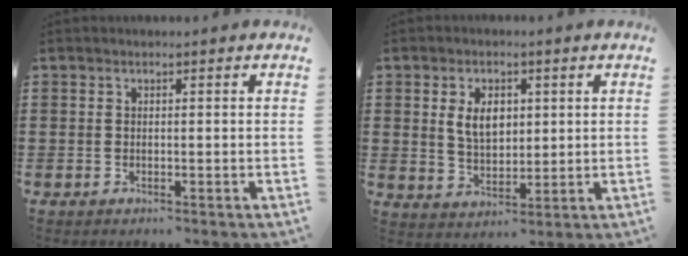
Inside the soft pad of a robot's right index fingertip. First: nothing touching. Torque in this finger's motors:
{"motor_torque": [1.31, 0.18, 0.24, 0.06]}